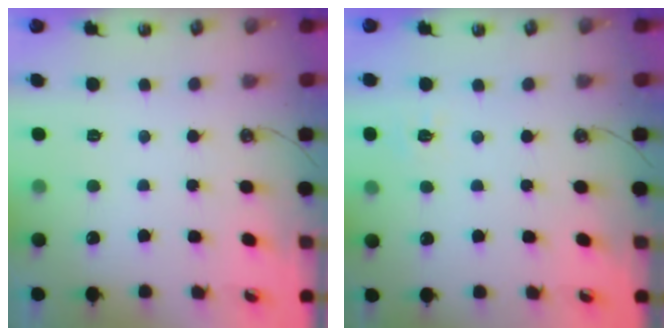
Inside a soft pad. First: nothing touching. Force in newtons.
{"total": 5.0, "press": 4.9, "slide": 0.5}